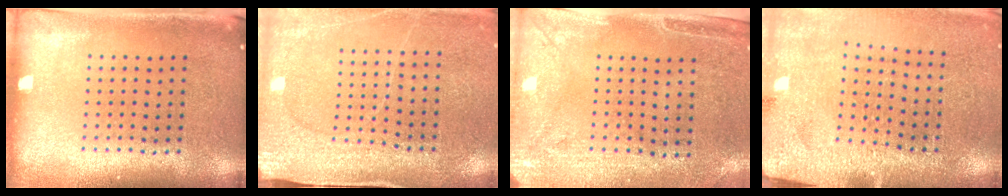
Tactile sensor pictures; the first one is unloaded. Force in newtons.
{"total": 3.0, "press": 3.0, "slide": 0.1}
{"total": 3.0, "press": 2.3, "slide": 1.8}
{"total": 3.0, "press": 3.0, "slide": 0.4}